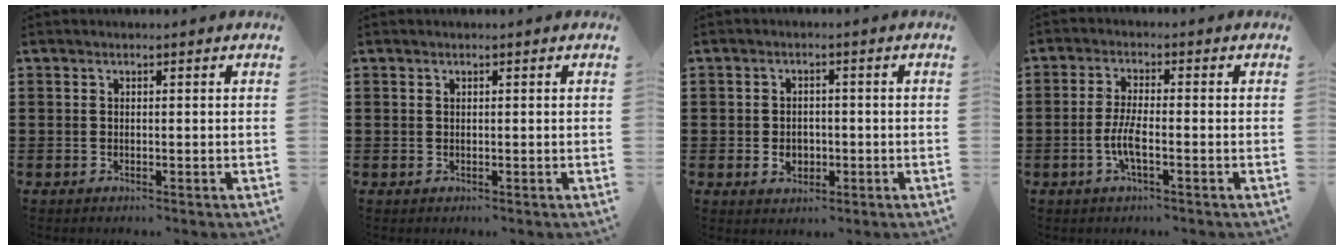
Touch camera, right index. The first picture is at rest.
{"total": 0.0}
{"total": 3.0, "force": [-0.7, 2.4, 1.7], "torque": [-0.036, 0.004, -0.016]}
{"total": 4.3, "force": [-1.5, 0.9, 4.0], "torque": [-0.090, -0.005, -0.034]}